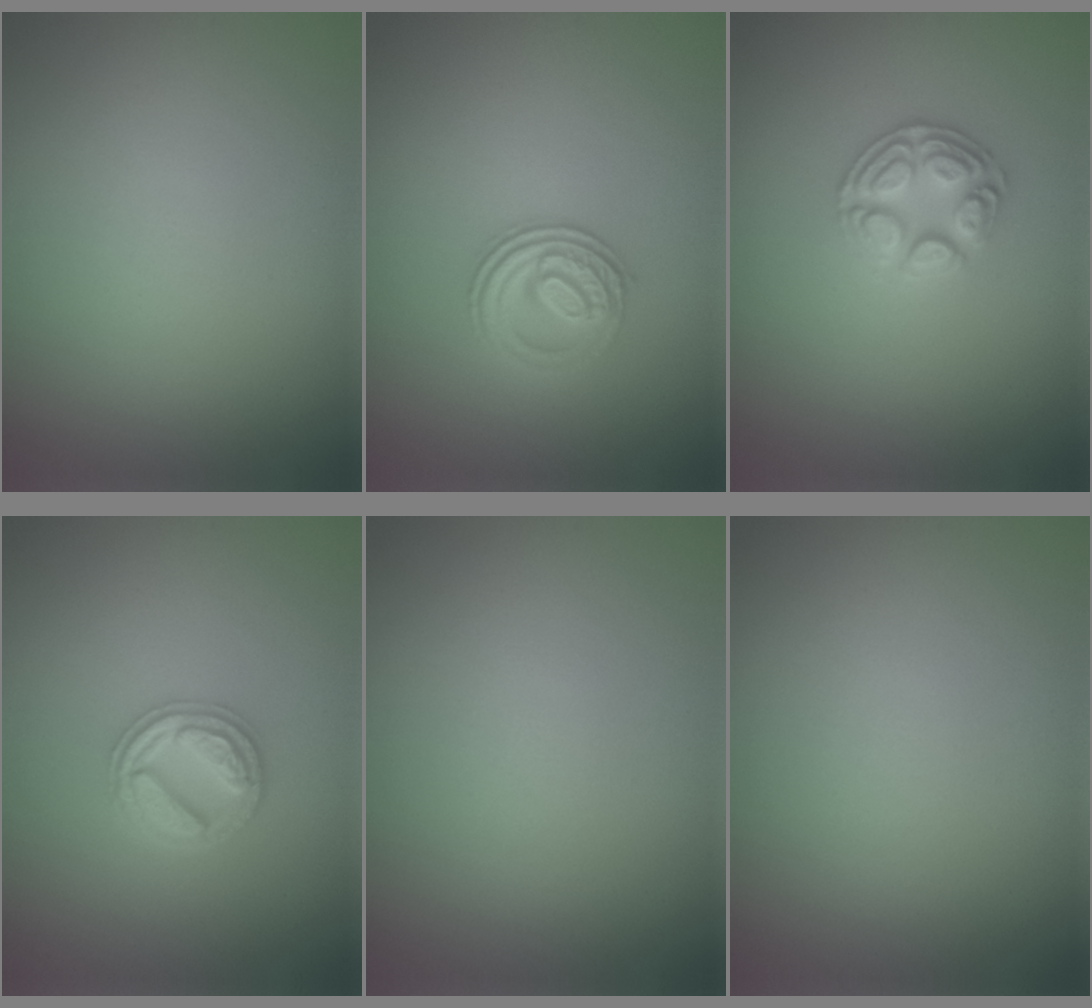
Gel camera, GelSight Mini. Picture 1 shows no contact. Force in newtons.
{"total": 3.0, "press": 2.6, "slide": 1.5}
{"total": 2.9, "press": 2.8, "slide": 0.7}
{"total": 3.0, "press": 2.9, "slide": 0.4}
{"total": 0.0}
{"total": 0.0}